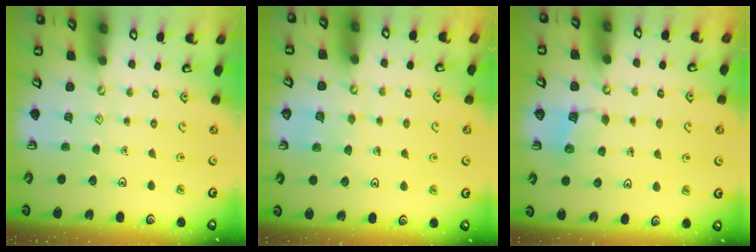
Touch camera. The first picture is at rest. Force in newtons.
{"total": 4.8, "press": 4.8, "slide": 0.3}
{"total": 3.4, "press": 3.3, "slide": 0.6}